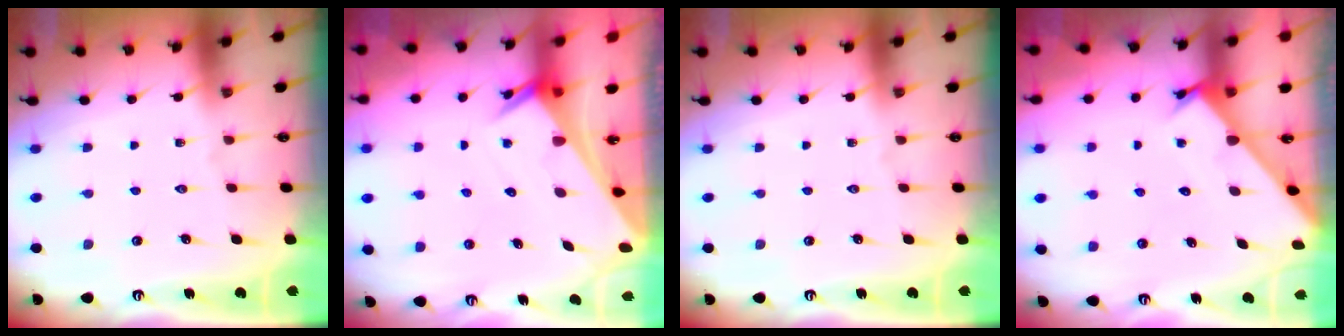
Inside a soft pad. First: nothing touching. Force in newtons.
{"total": 2.9, "press": 2.9, "slide": 0.3}
{"total": 0.0}
{"total": 2.4, "press": 2.4, "slide": 0.3}